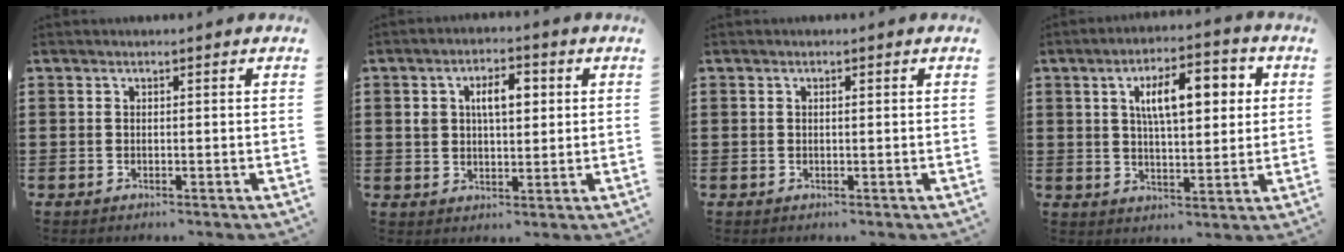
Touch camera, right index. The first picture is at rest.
{"total": 5.4, "force": [1.4, 3.0, 4.2], "torque": [-0.076, 0.010, 0.017]}
{"total": 0.6, "force": [0.1, 0.2, 0.6], "torque": [-0.012, 0.000, 0.002]}
{"total": 9.6, "force": [3.0, 3.7, 8.4], "torque": [-0.144, 0.004, 0.044]}